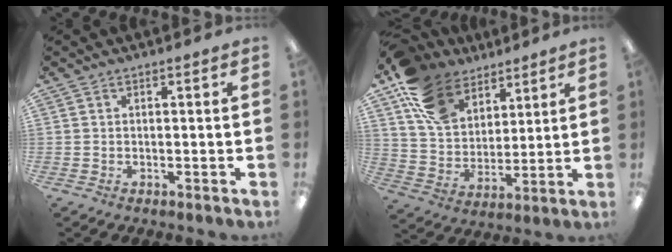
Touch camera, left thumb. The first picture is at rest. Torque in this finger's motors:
{"motor_torque": [0.28, 0.40, 1.18, -1.59, 0.33]}